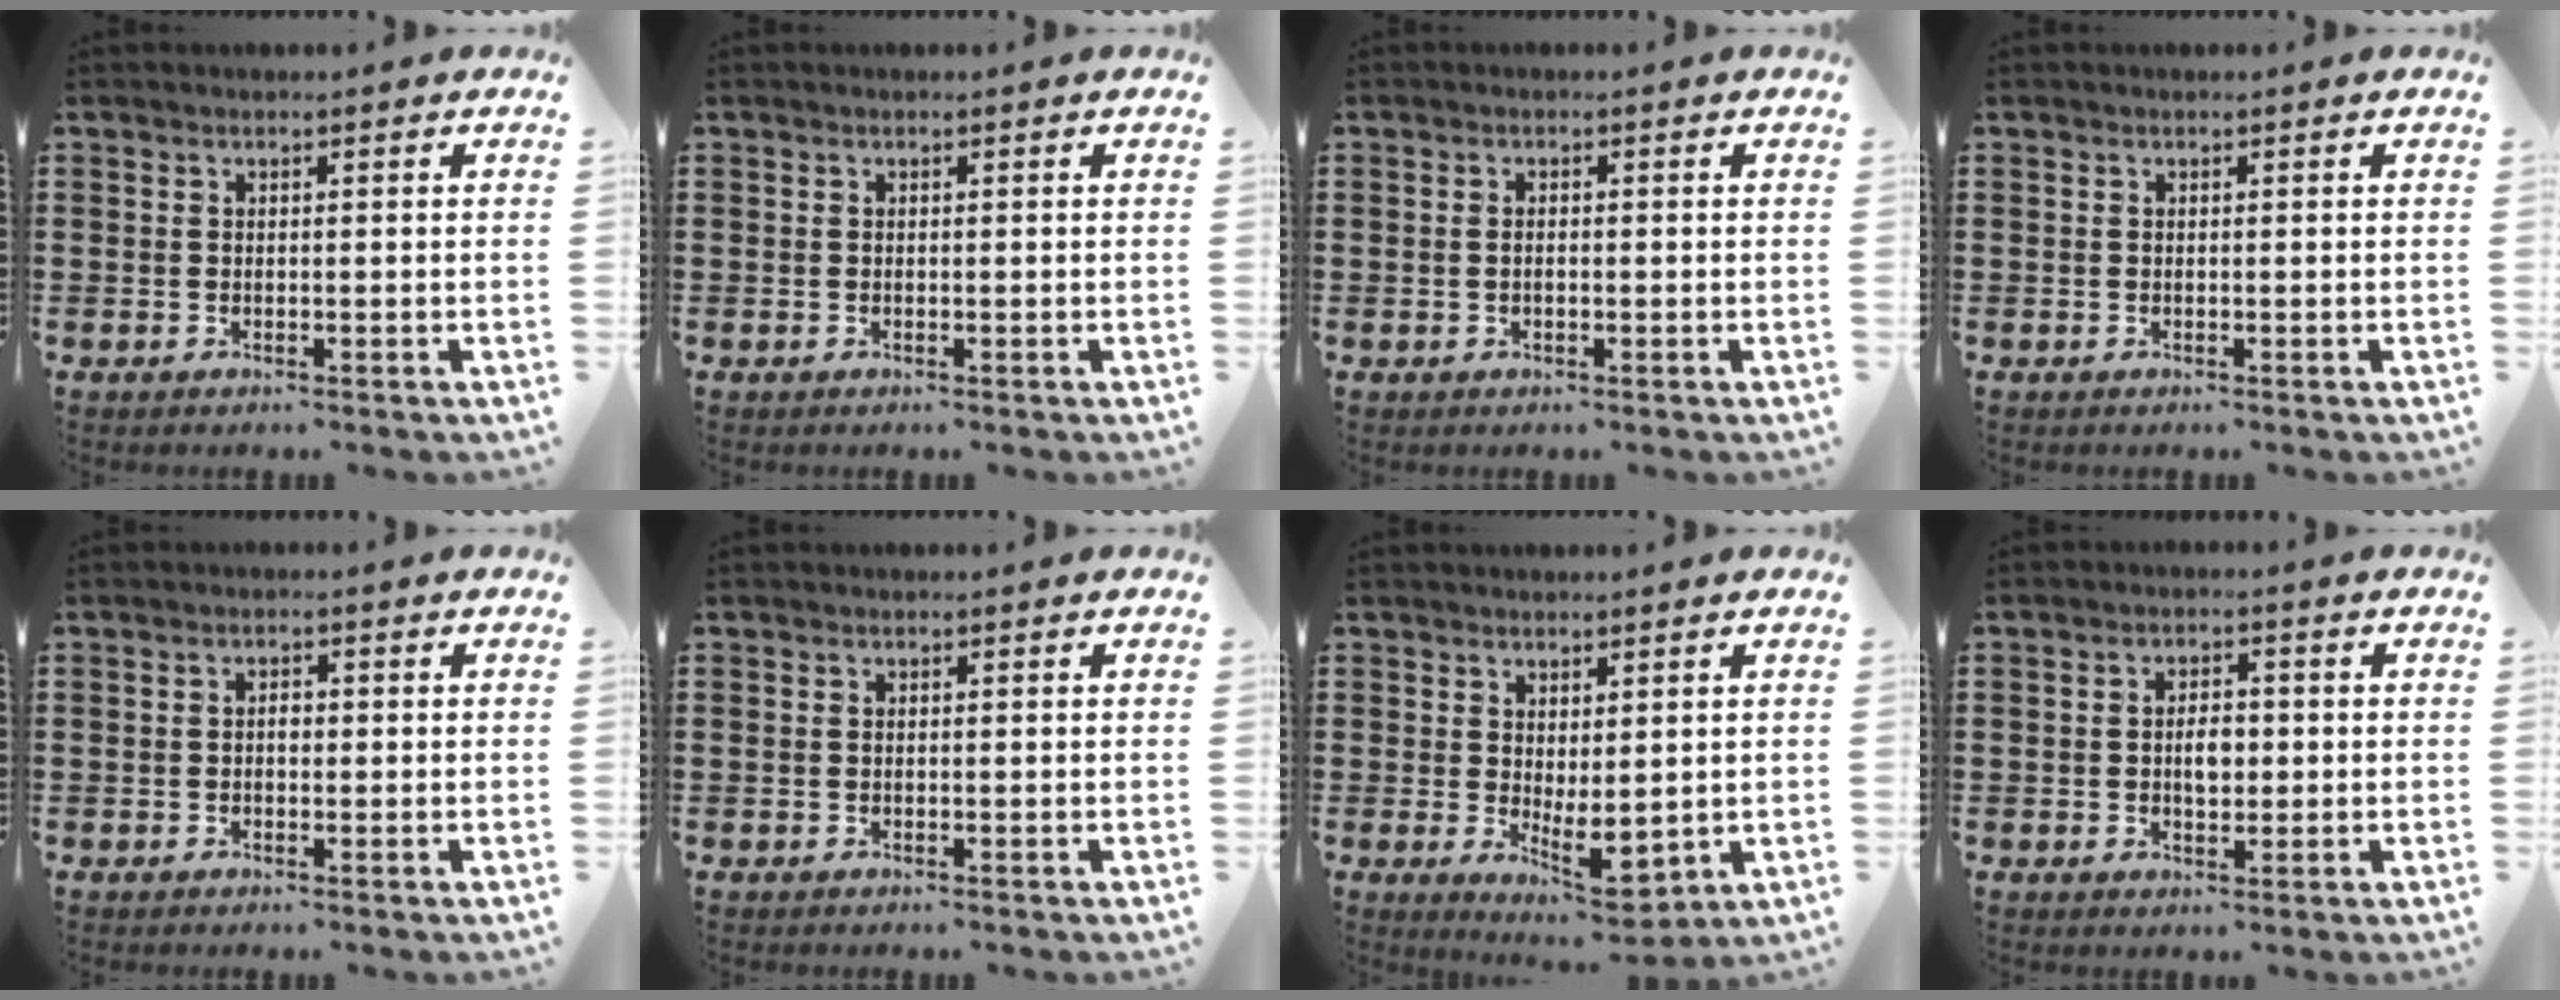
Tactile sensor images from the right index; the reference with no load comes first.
{"total": 0.0}
{"total": 1.0, "force": [-0.1, 0.5, 0.9], "torque": [-0.019, 0.003, -0.003]}
{"total": 0.0}
{"total": 1.1, "force": [-0.1, 0.7, 0.9], "torque": [-0.017, 0.001, -0.002]}
{"total": 0.0}
{"total": 4.0, "force": [0.2, 2.1, 3.5], "torque": [-0.055, 0.002, 0.004]}
{"total": 3.1, "force": [-0.1, 1.6, 2.7], "torque": [-0.042, 0.002, -0.004]}